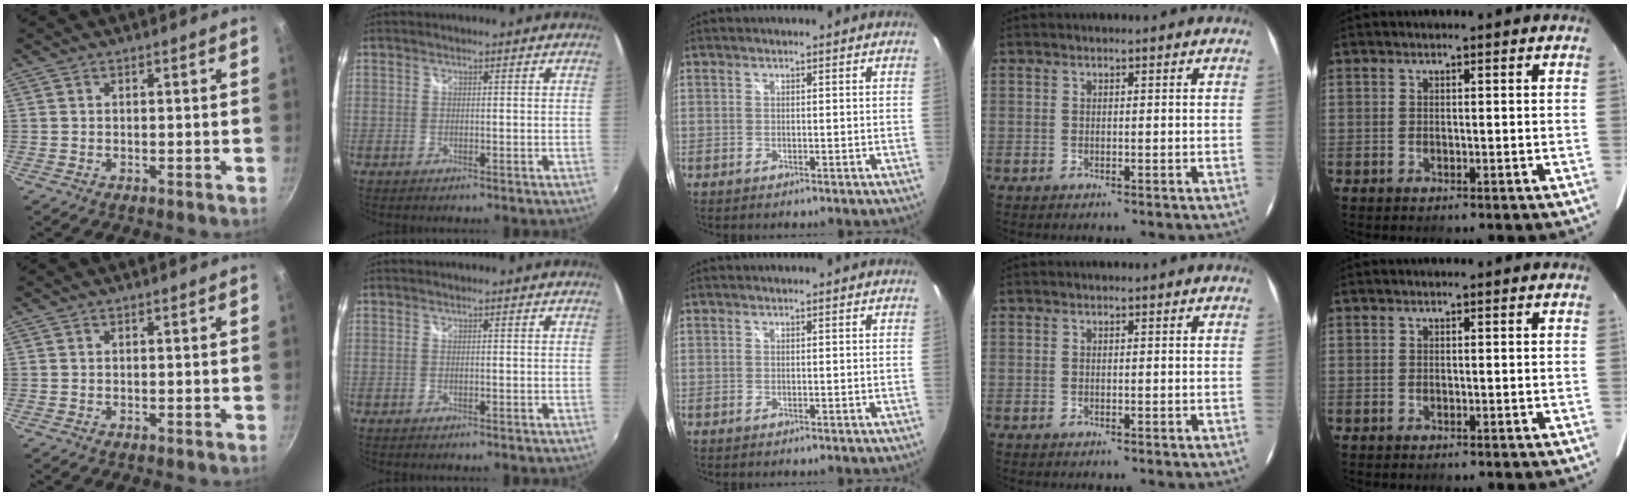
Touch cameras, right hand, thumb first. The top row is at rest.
{}